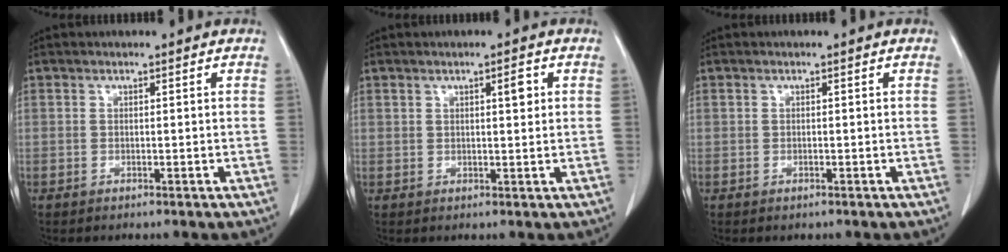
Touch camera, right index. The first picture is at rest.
{"total": 2.2, "force": [1.0, 0.8, 1.9], "torque": [-0.027, 0.002, 0.016]}
{"total": 0.0}